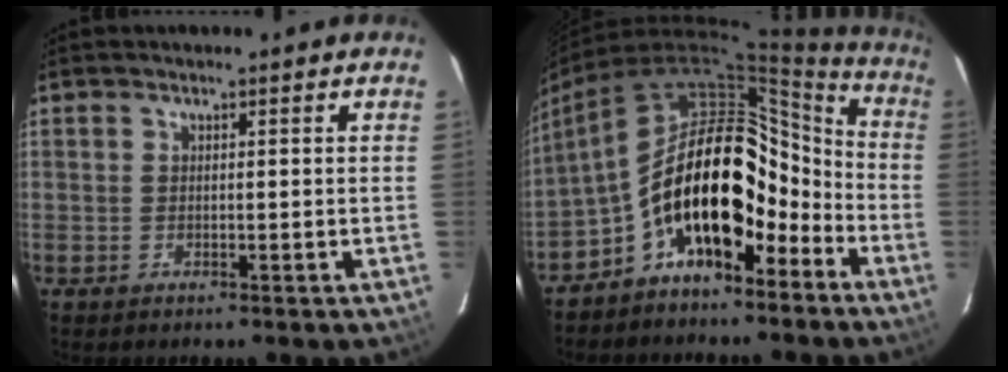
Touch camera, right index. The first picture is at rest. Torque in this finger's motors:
{"motor_torque": [1.62, -0.47, 1.05, 0.21]}